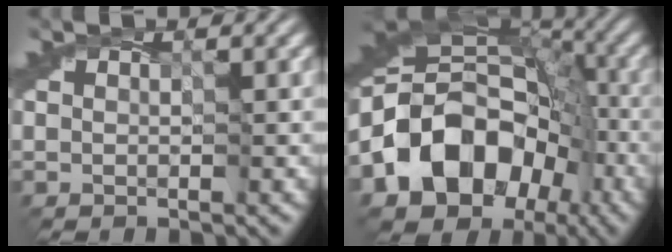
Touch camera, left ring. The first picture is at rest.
{"total": 14.8, "force": [-5.0, 11.3, 8.3], "torque": [-0.149, 0.005, -0.102]}